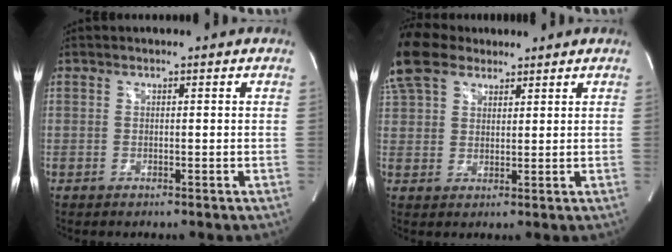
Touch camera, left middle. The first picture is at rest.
{"total": 10.6, "force": [8.5, 4.7, 4.2], "torque": [-0.121, 0.033, 0.169]}